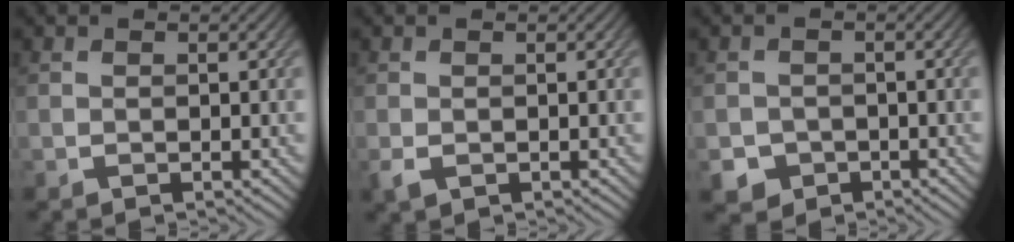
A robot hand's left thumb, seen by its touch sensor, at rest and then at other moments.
{"total": 1.7, "force": [-0.6, 1.2, 1.0], "torque": [-0.030, -0.010, -0.009]}
{"total": 3.8, "force": [-2.0, 3.1, 0.8], "torque": [-0.014, -0.006, -0.039]}